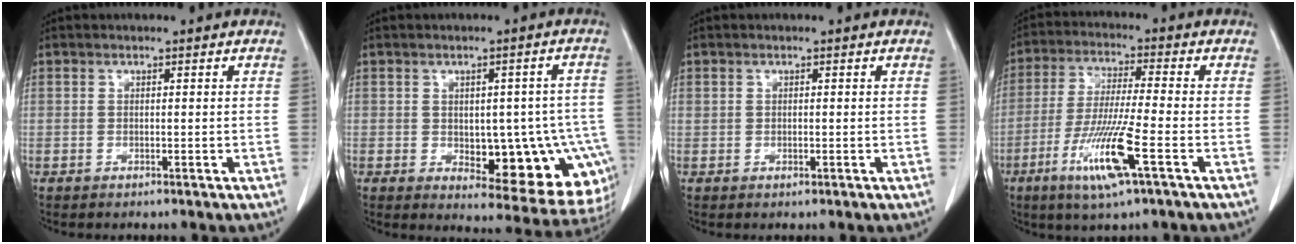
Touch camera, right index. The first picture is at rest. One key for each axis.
{"total": 16.0, "fx": -4.0, "fy": 7.3, "fz": 13.6, "tx": -0.100, "ty": 0.023, "tz": -0.028}
{"total": 0.6, "fx": 0.0, "fy": 0.4, "fz": 0.5, "tx": -0.012, "ty": -0.001, "tz": 0.004}
{"total": 11.3, "fx": -4.8, "fy": -0.1, "fz": 10.3, "tx": -0.207, "ty": -0.022, "tz": -0.093}